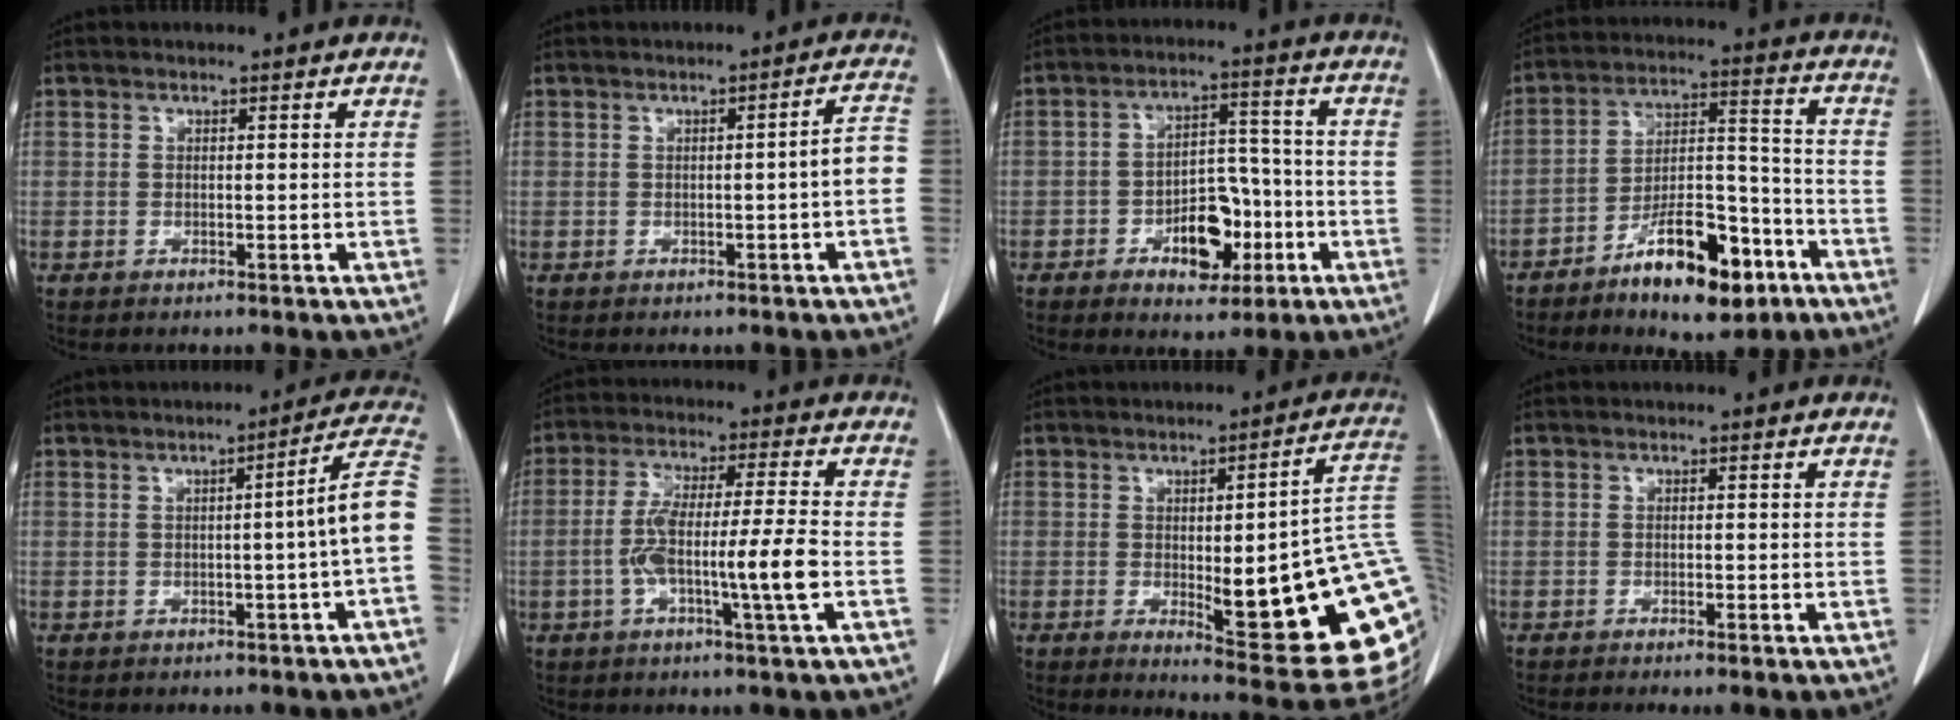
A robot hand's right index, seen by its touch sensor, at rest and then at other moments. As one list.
[{"total": 3.8, "force": [-0.7, 0.1, 3.7], "torque": [-0.042, 0.014, -0.010]}, {"total": 9.1, "force": [-3.6, 4.9, 6.8], "torque": [-0.103, 0.020, -0.052]}, {"total": 14.1, "force": [-8.4, 5.0, 10.2], "torque": [-0.162, 0.016, -0.135]}, {"total": 7.6, "force": [-0.8, -1.0, 7.5], "torque": [-0.084, 0.017, -0.016]}, {"total": 10.7, "force": [-2.5, -0.2, 10.4], "torque": [-0.195, 0.003, -0.051]}, {"total": 23.7, "force": [-2.5, 4.2, 23.1], "torque": [-0.193, -0.002, -0.025]}, {"total": 0.7, "force": [-0.5, -0.1, 0.5], "torque": [-0.010, -0.001, -0.008]}]